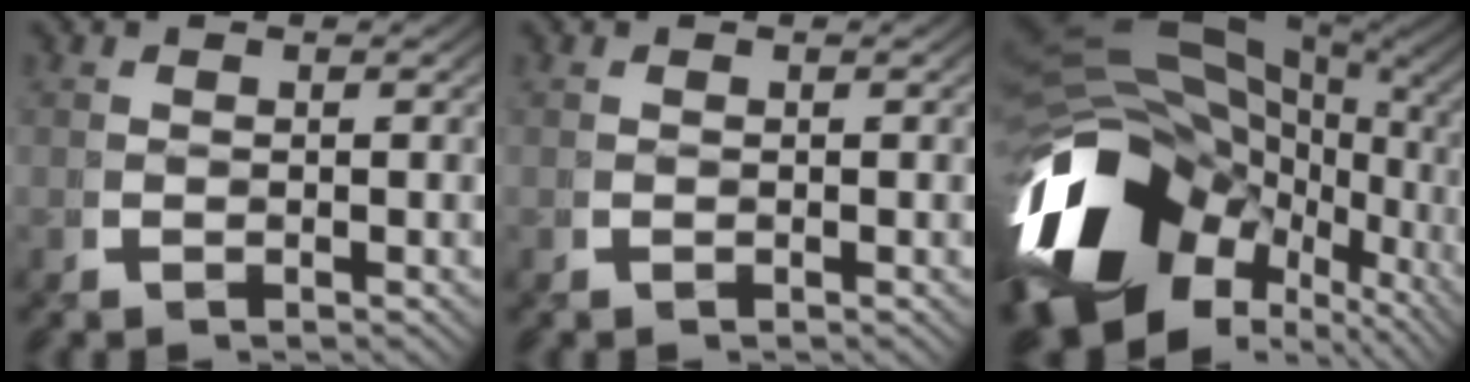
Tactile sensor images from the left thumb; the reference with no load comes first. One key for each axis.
{"total": 0.0}
{"total": 24.5, "fx": -2.9, "fy": 16.7, "fz": 17.7, "tx": -0.346, "ty": -0.054, "tz": -0.025}